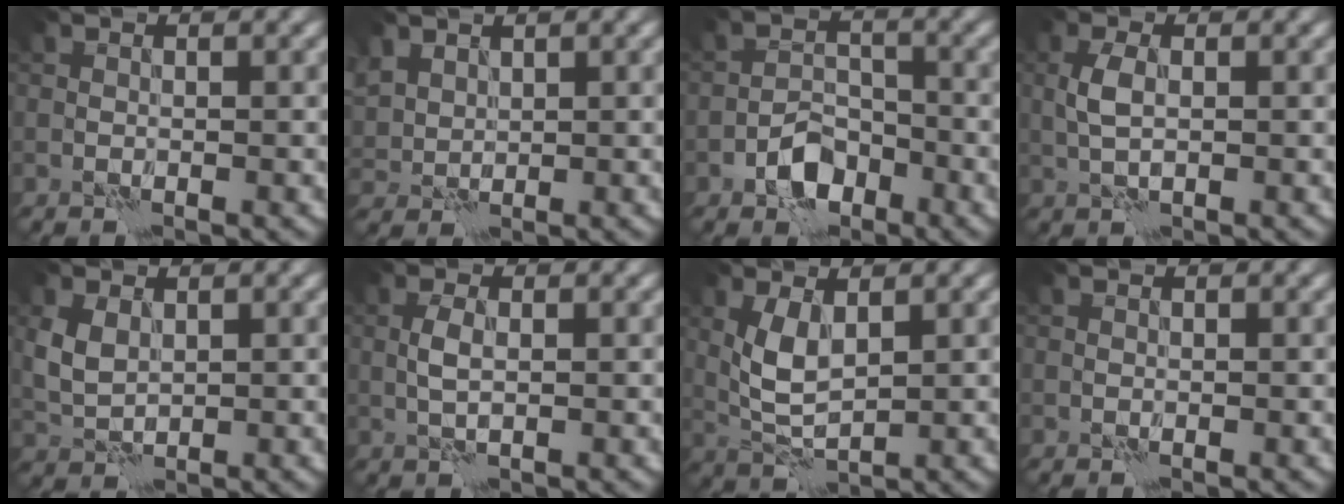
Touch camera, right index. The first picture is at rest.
{"total": 2.9, "force": [2.0, 1.8, 1.2], "torque": [-0.036, 0.006, 0.042]}
{"total": 3.8, "force": [-2.3, 2.3, 1.9], "torque": [-0.027, 0.006, -0.046]}
{"total": 2.2, "force": [0.1, 1.1, 1.9], "torque": [-0.045, 0.004, 0.001]}
{"total": 2.9, "force": [0.9, 1.9, 2.0], "torque": [-0.053, 0.003, 0.019]}
{"total": 1.7, "force": [0.0, 0.6, 1.6], "torque": [-0.035, 0.005, -0.002]}
{"total": 3.7, "force": [1.1, 1.6, 3.1], "torque": [-0.073, 0.000, 0.025]}
{"total": 0.0}